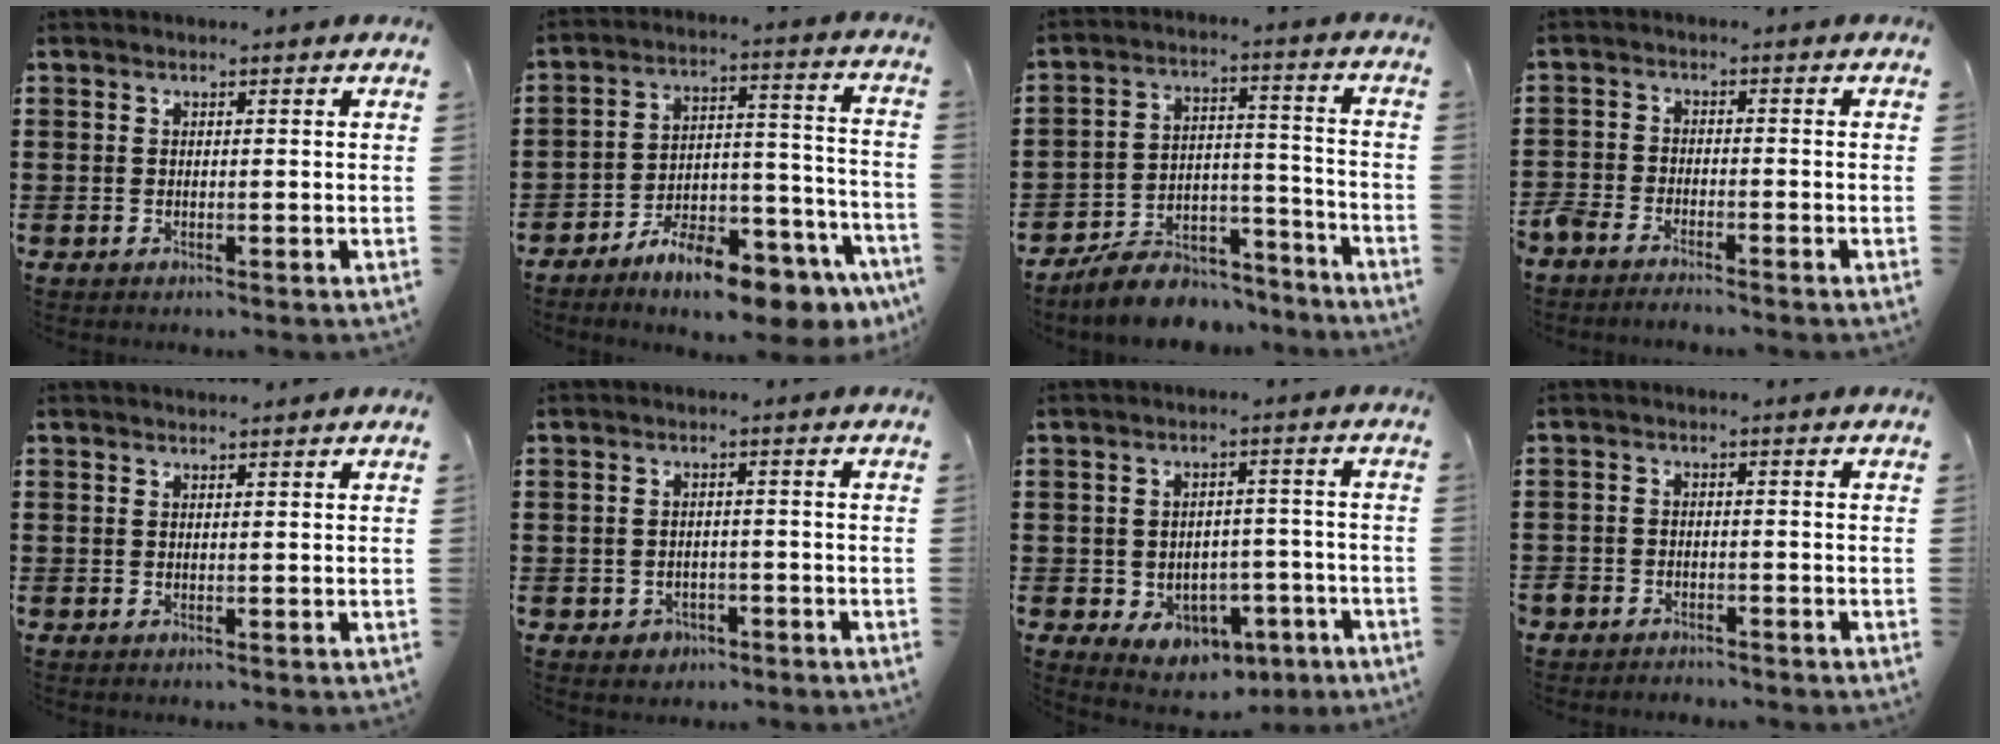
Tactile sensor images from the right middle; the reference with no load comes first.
{"total": 10.1, "force": [-8.8, 2.0, 4.4], "torque": [-0.066, 0.036, -0.166]}
{"total": 7.7, "force": [-7.1, 2.6, 1.5], "torque": [-0.018, 0.033, -0.136]}
{"total": 2.9, "force": [-2.9, 0.4, 0.3], "torque": [-0.024, -0.003, -0.067]}
{"total": 0.8, "force": [0.8, -0.1, 0.0], "torque": [-0.001, -0.003, 0.016]}
{"total": 1.5, "force": [-1.0, 1.1, 0.0], "torque": [-0.007, 0.002, -0.026]}
{"total": 3.9, "force": [-2.5, 2.8, 1.1], "torque": [-0.029, 0.016, -0.049]}
{"total": 2.3, "force": [-2.2, 0.7, -0.2], "torque": [-0.001, 0.001, -0.051]}